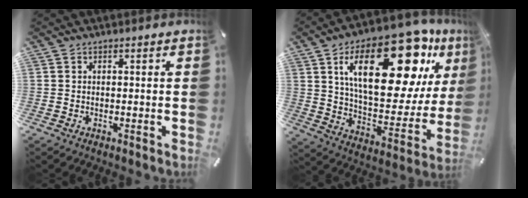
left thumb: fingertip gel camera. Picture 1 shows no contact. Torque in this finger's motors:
{"motor_torque": [3.00, 2.01, 2.53, -0.25, 0.85]}